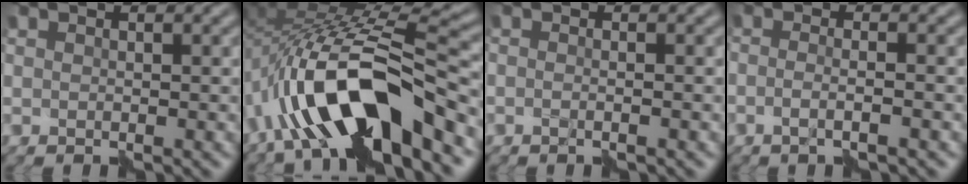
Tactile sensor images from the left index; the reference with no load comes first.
{"total": 12.4, "force": [-6.1, 4.1, 10.0], "torque": [-0.179, 0.016, -0.109]}
{"total": 1.8, "force": [0.2, 1.1, 1.4], "torque": [0.003, -0.003, -0.022]}
{"total": 2.7, "force": [-0.5, 1.2, 2.4], "torque": [-0.018, -0.005, -0.029]}